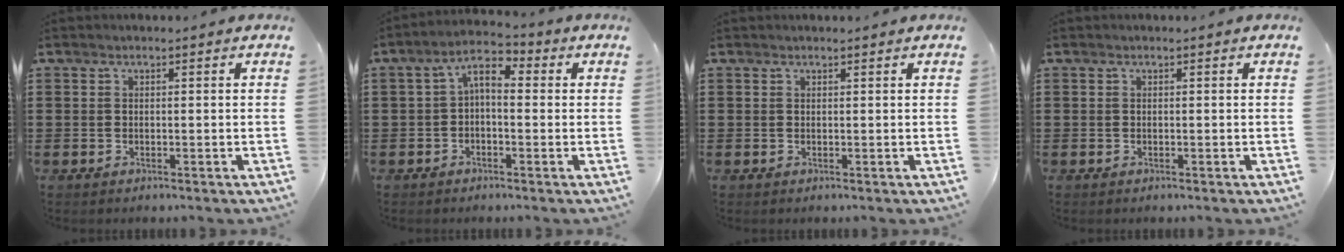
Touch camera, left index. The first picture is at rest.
{"total": 4.7, "force": [0.6, 2.2, 4.1], "torque": [-0.083, 0.007, 0.005]}
{"total": 0.0}
{"total": 0.0}